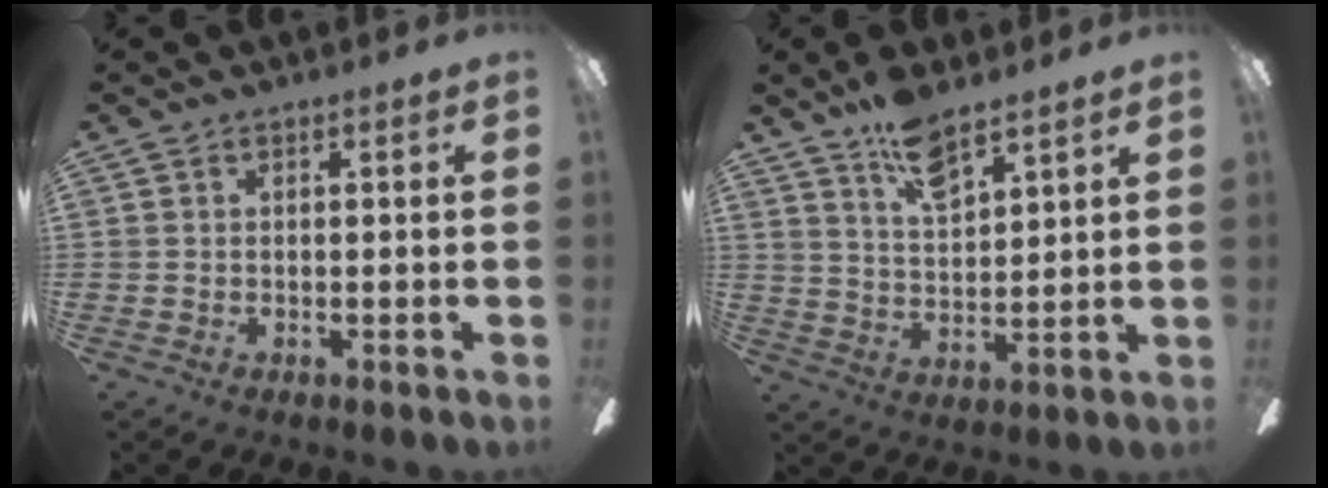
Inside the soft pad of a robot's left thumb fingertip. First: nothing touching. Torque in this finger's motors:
{"motor_torque": [1.26, 0.63, 1.07, -0.80, 0.24]}